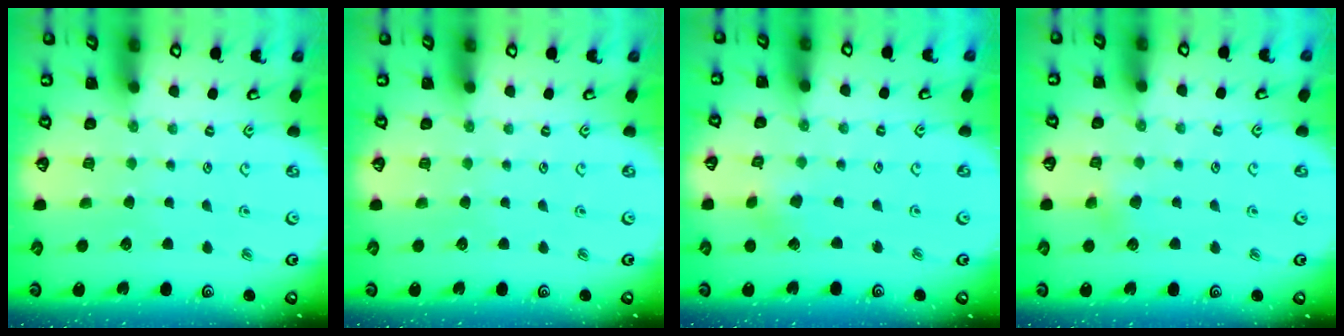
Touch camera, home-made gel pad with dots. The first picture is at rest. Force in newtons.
{"total": 0.0}
{"total": 2.2, "press": 2.2, "slide": 0.2}
{"total": 3.6, "press": 3.6, "slide": 0.5}